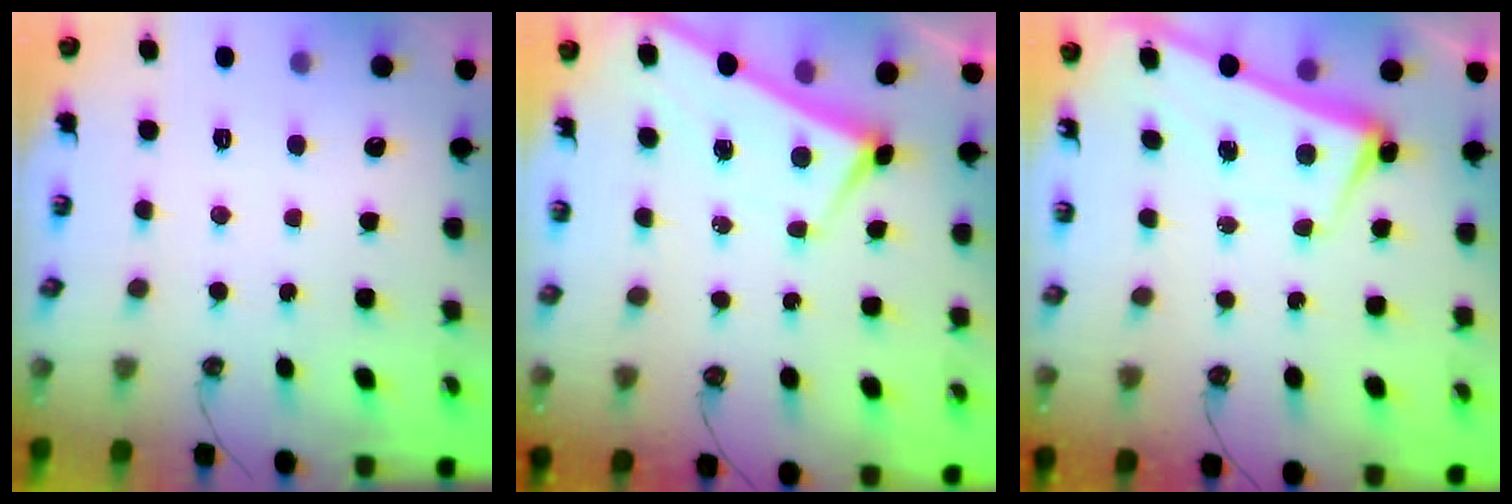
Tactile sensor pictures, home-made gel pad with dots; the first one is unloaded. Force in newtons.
{"total": 2.9, "press": 2.9, "slide": 0.1}
{"total": 2.1, "press": 2.0, "slide": 0.9}